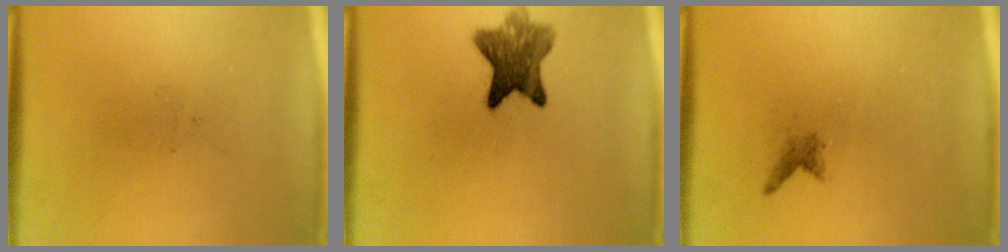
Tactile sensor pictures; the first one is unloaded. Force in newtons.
{"total": 7.6}
{"total": 1.0}